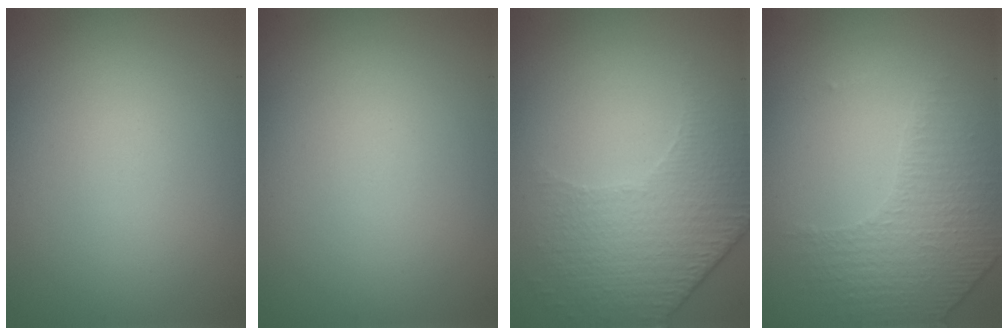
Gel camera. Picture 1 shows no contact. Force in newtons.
{"total": 0.0}
{"total": 4.7, "press": 3.3, "slide": 3.3}
{"total": 4.4, "press": 2.8, "slide": 3.4}